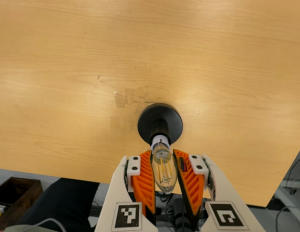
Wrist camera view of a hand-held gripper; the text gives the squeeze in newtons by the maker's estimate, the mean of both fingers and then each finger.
{"total": 18.1, "left": 17.8, "right": 18.5}